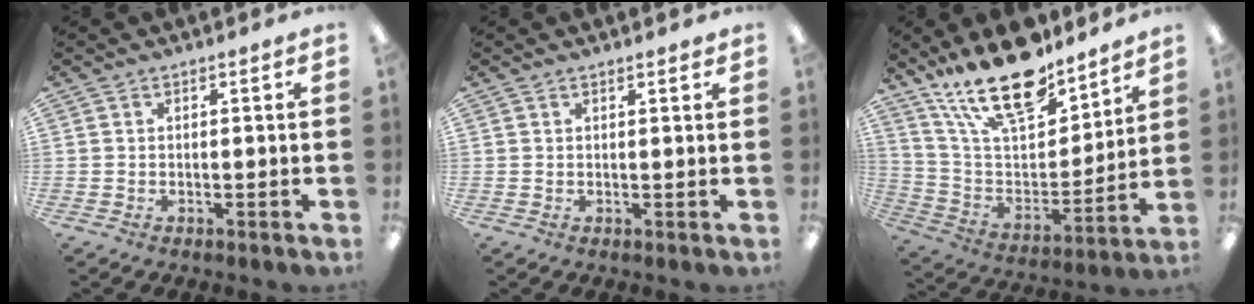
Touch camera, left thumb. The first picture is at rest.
{"total": 0.9, "force": [0.8, 0.1, 0.4], "torque": [-0.001, -0.003, 0.013]}
{"total": 21.0, "force": [16.0, 7.9, 11.1], "torque": [-0.210, -0.091, 0.284]}